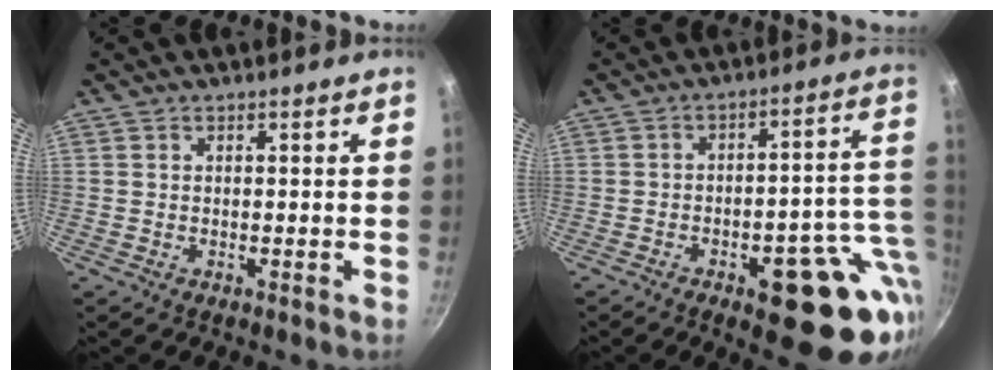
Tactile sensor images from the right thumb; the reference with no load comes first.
{"total": 19.5, "force": [-6.5, 6.8, 17.1], "torque": [-0.152, 0.041, -0.068]}